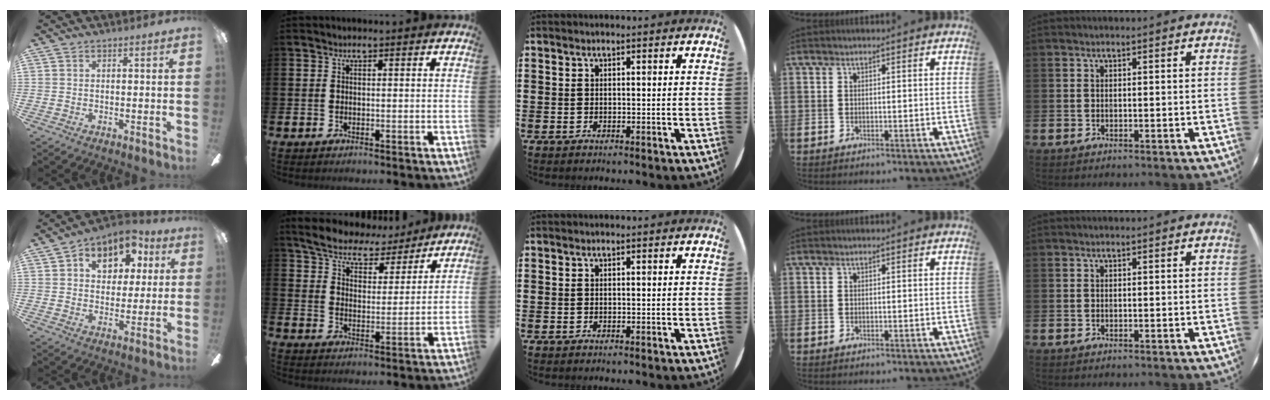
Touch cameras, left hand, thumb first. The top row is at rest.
{"thumb": {"total": 11.6, "force": [5.3, 8.0, 6.5], "torque": [-0.083, -0.016, 0.091]}, "index": {"total": 6.9, "force": [6.5, 1.7, 1.4], "torque": [-0.054, -0.047, 0.112]}}